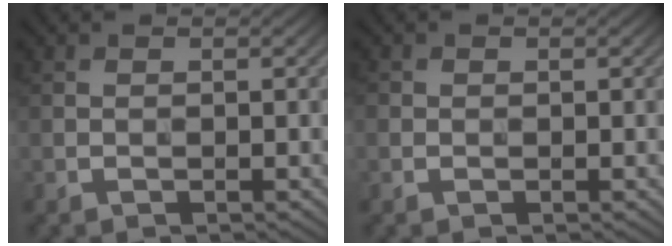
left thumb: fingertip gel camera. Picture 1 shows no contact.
{"total": 0.6, "force": [0.0, 0.6, 0.1], "torque": [0.000, -0.003, -0.003]}